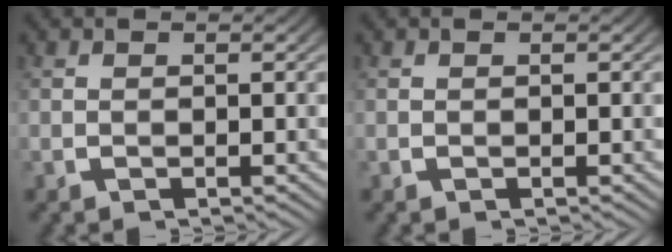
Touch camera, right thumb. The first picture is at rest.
{"total": 0.0}